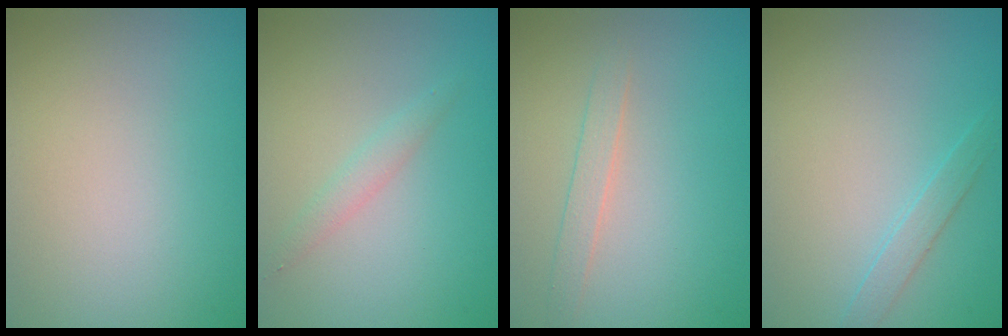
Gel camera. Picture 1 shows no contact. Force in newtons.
{"total": 1.4, "press": 1.4, "slide": 0.0}
{"total": 1.5, "press": 1.5, "slide": 0.0}
{"total": 1.4, "press": 1.4, "slide": 0.1}